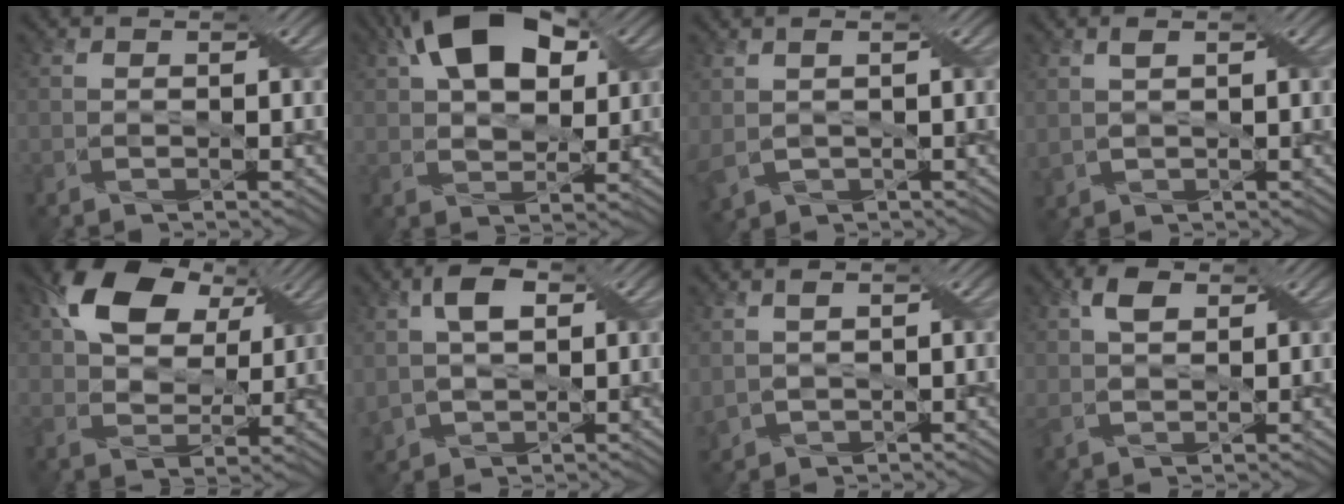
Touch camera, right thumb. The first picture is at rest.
{"total": 11.8, "force": [4.9, 6.9, 8.3], "torque": [-0.150, 0.028, 0.075]}
{"total": 2.7, "force": [0.4, 1.7, 2.1], "torque": [-0.057, -0.003, 0.007]}
{"total": 2.0, "force": [0.8, 1.3, 1.3], "torque": [-0.035, 0.001, 0.017]}
{"total": 12.0, "force": [5.9, 7.9, 6.8], "torque": [-0.145, 0.021, 0.099]}
{"total": 7.0, "force": [1.8, 4.6, 5.0], "torque": [-0.113, 0.003, 0.026]}
{"total": 3.2, "force": [0.7, 2.2, 2.2], "torque": [-0.058, -0.004, 0.013]}
{"total": 4.2, "force": [1.8, 2.5, 2.8], "torque": [-0.059, 0.005, 0.027]}